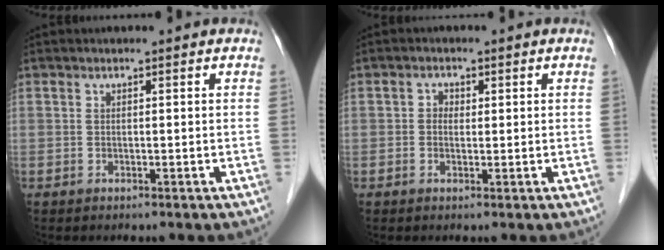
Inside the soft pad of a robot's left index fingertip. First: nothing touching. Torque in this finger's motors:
{"motor_torque": [0.09, -0.02, -0.02, -0.01]}